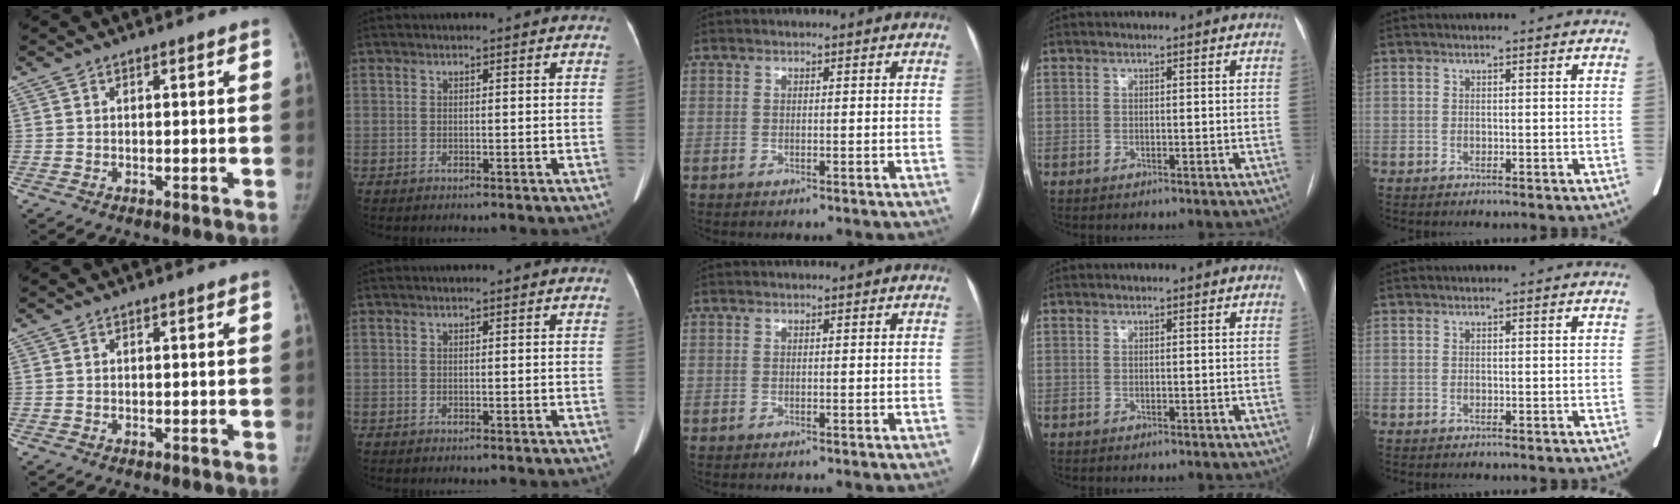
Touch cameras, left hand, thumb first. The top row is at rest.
{}